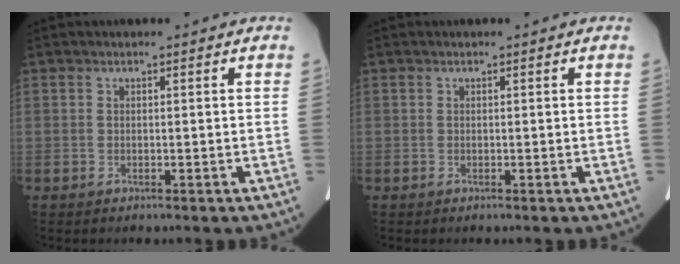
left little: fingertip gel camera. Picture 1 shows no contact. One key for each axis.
{"total": 0.0}